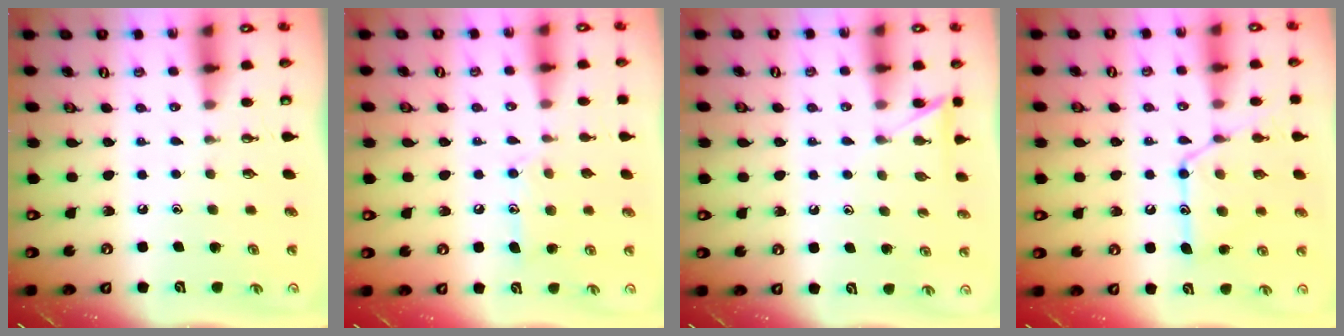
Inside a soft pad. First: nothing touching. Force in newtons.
{"total": 10.3, "press": 10.3, "slide": 0.8}
{"total": 5.4, "press": 5.3, "slide": 0.6}
{"total": 16.3, "press": 16.3, "slide": 1.3}